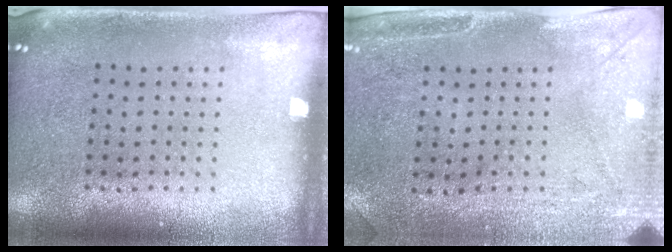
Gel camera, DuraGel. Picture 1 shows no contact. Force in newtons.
{"total": 3.1, "press": 2.5, "slide": 1.8}